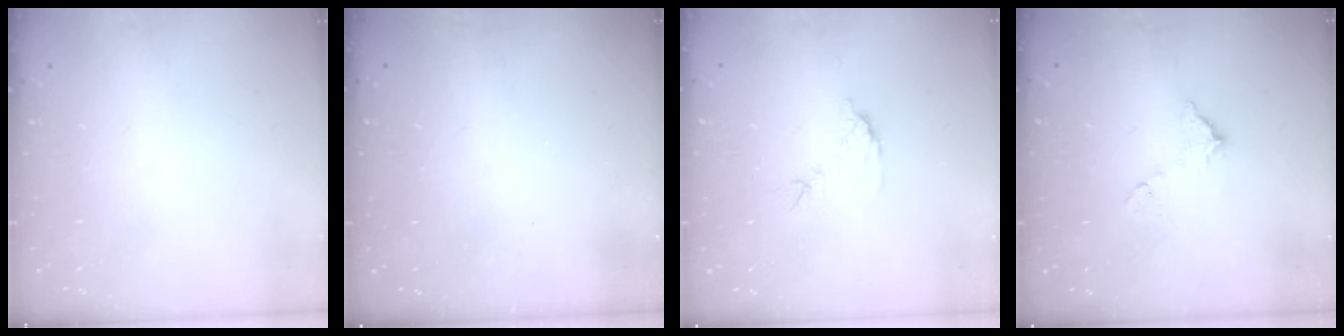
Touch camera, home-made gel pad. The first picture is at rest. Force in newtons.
{"total": 3.2, "press": 3.2, "slide": 0.1}
{"total": 8.0, "press": 8.0, "slide": 0.2}
{"total": 6.2, "press": 6.2, "slide": 0.3}